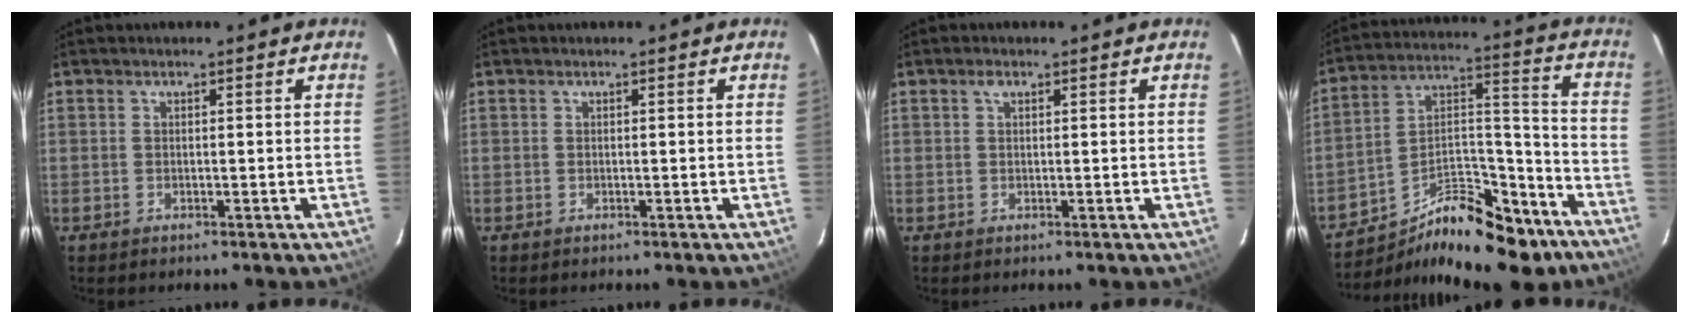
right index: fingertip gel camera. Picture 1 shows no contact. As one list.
[{"total": 0.0}, {"total": 1.0, "force": [0.5, 0.5, 0.6], "torque": [-0.012, 0.005, 0.009]}, {"total": 22.0, "force": [-15.7, 9.3, 12.2], "torque": [-0.198, 0.035, -0.229]}]